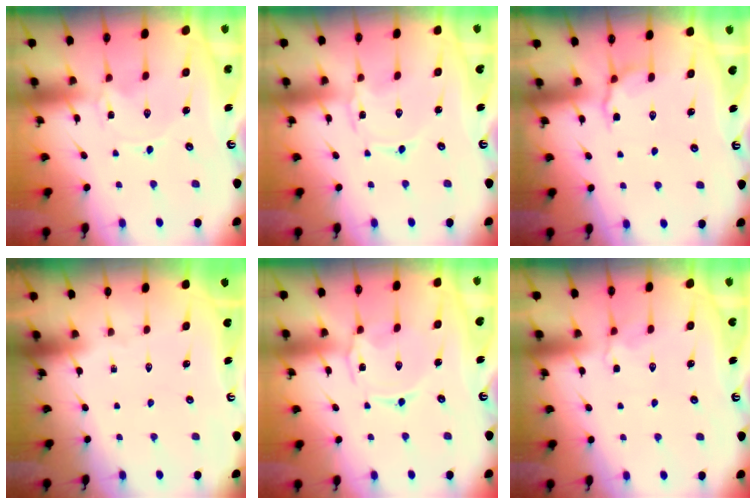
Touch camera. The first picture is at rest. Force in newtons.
{"total": 0.6, "press": 0.6, "slide": 0.1}
{"total": 4.4, "press": 4.0, "slide": 1.8}
{"total": 0.0}
{"total": 1.1, "press": 1.0, "slide": 0.4}
{"total": 2.2, "press": 1.9, "slide": 1.2}